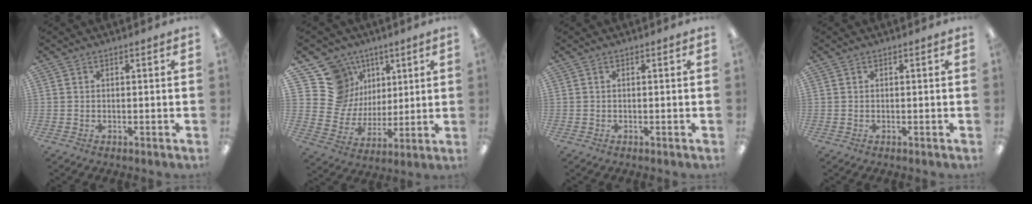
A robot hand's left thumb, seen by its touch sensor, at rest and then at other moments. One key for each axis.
{"total": 14.9, "fx": 6.8, "fy": 12.8, "fz": 3.5, "tx": -0.064, "ty": -0.041, "tz": 0.141}
{"total": 0.0}
{"total": 0.0}